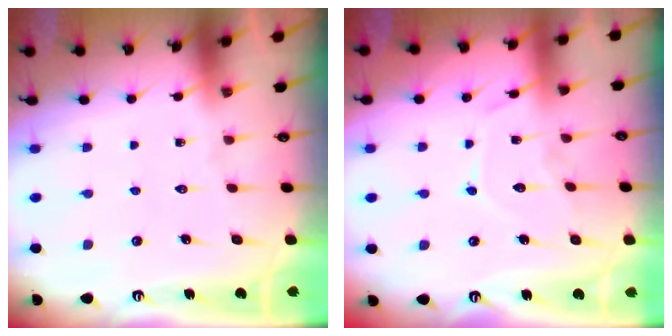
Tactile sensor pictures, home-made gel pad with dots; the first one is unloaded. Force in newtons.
{"total": 9.5, "press": 9.5, "slide": 0.6}